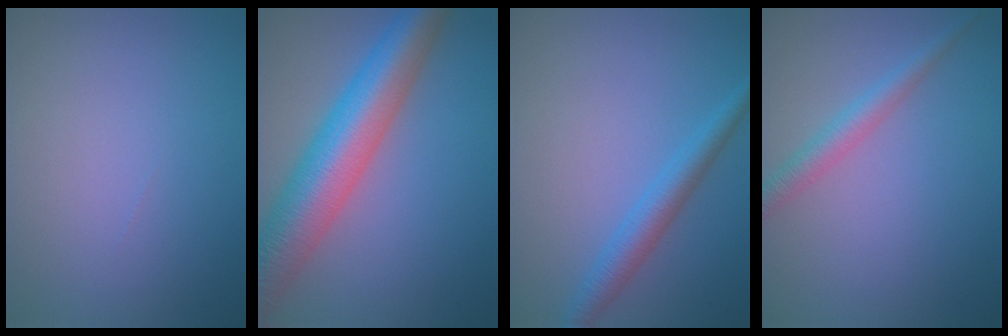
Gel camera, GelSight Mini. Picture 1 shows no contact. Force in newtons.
{"total": 9.4, "press": 9.4, "slide": 0.1}
{"total": 2.7, "press": 2.7, "slide": 0.1}
{"total": 2.3, "press": 2.3, "slide": 0.1}